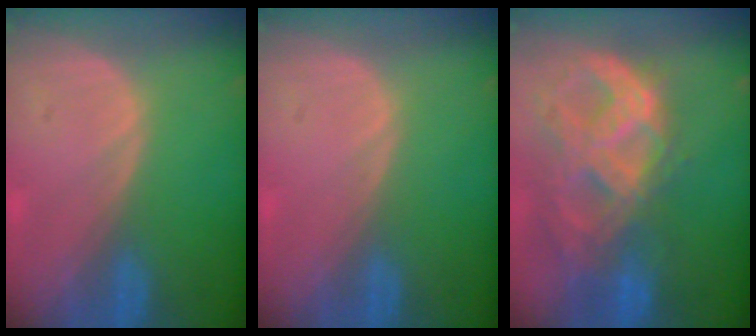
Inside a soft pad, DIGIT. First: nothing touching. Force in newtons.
{"total": 0.0}
{"total": 11.3, "press": 9.6, "slide": 6.0}